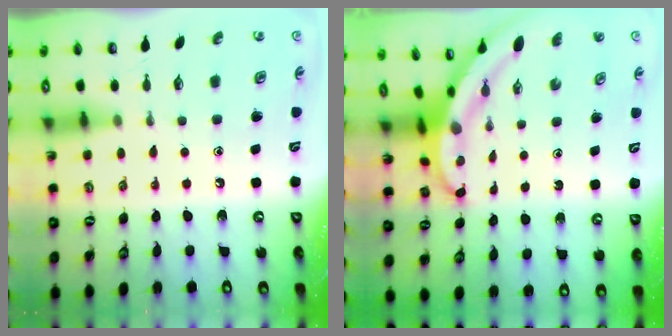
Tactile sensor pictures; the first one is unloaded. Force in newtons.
{"total": 5.4, "press": 5.4, "slide": 0.5}